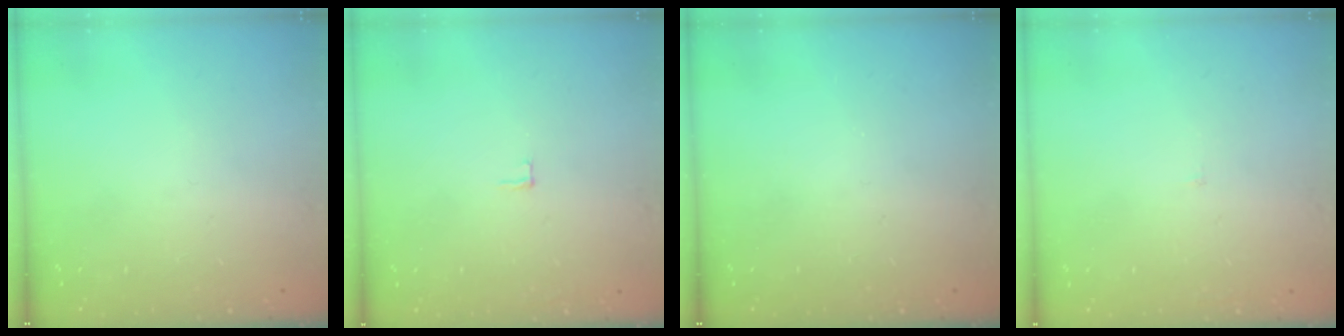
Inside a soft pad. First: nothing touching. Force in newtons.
{"total": 2.0, "press": 2.0, "slide": 0.2}
{"total": 0.0}
{"total": 2.0, "press": 2.0, "slide": 0.1}